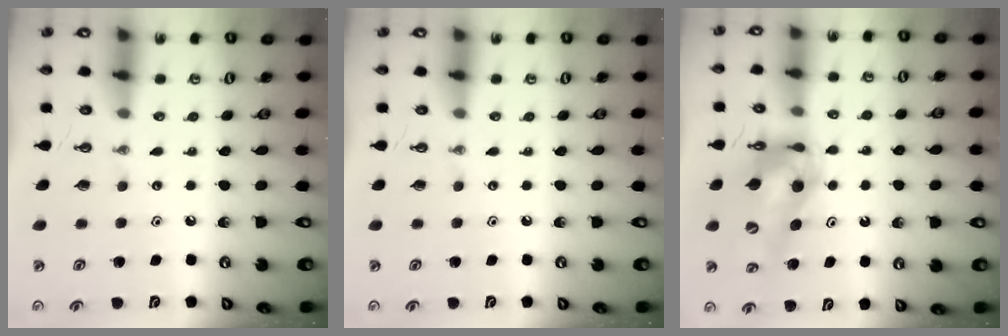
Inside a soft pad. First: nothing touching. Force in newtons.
{"total": 0.0}
{"total": 13.2, "press": 13.2, "slide": 1.2}